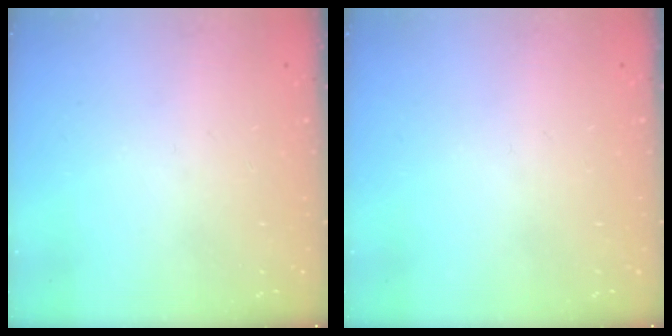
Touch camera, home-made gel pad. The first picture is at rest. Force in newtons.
{"total": 0.0}